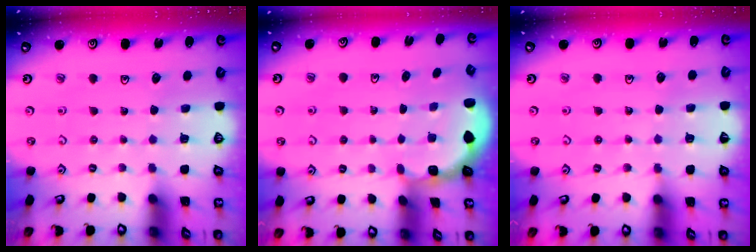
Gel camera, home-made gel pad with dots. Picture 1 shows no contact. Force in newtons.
{"total": 1.8, "press": 1.7, "slide": 0.7}
{"total": 5.0, "press": 5.0, "slide": 0.8}